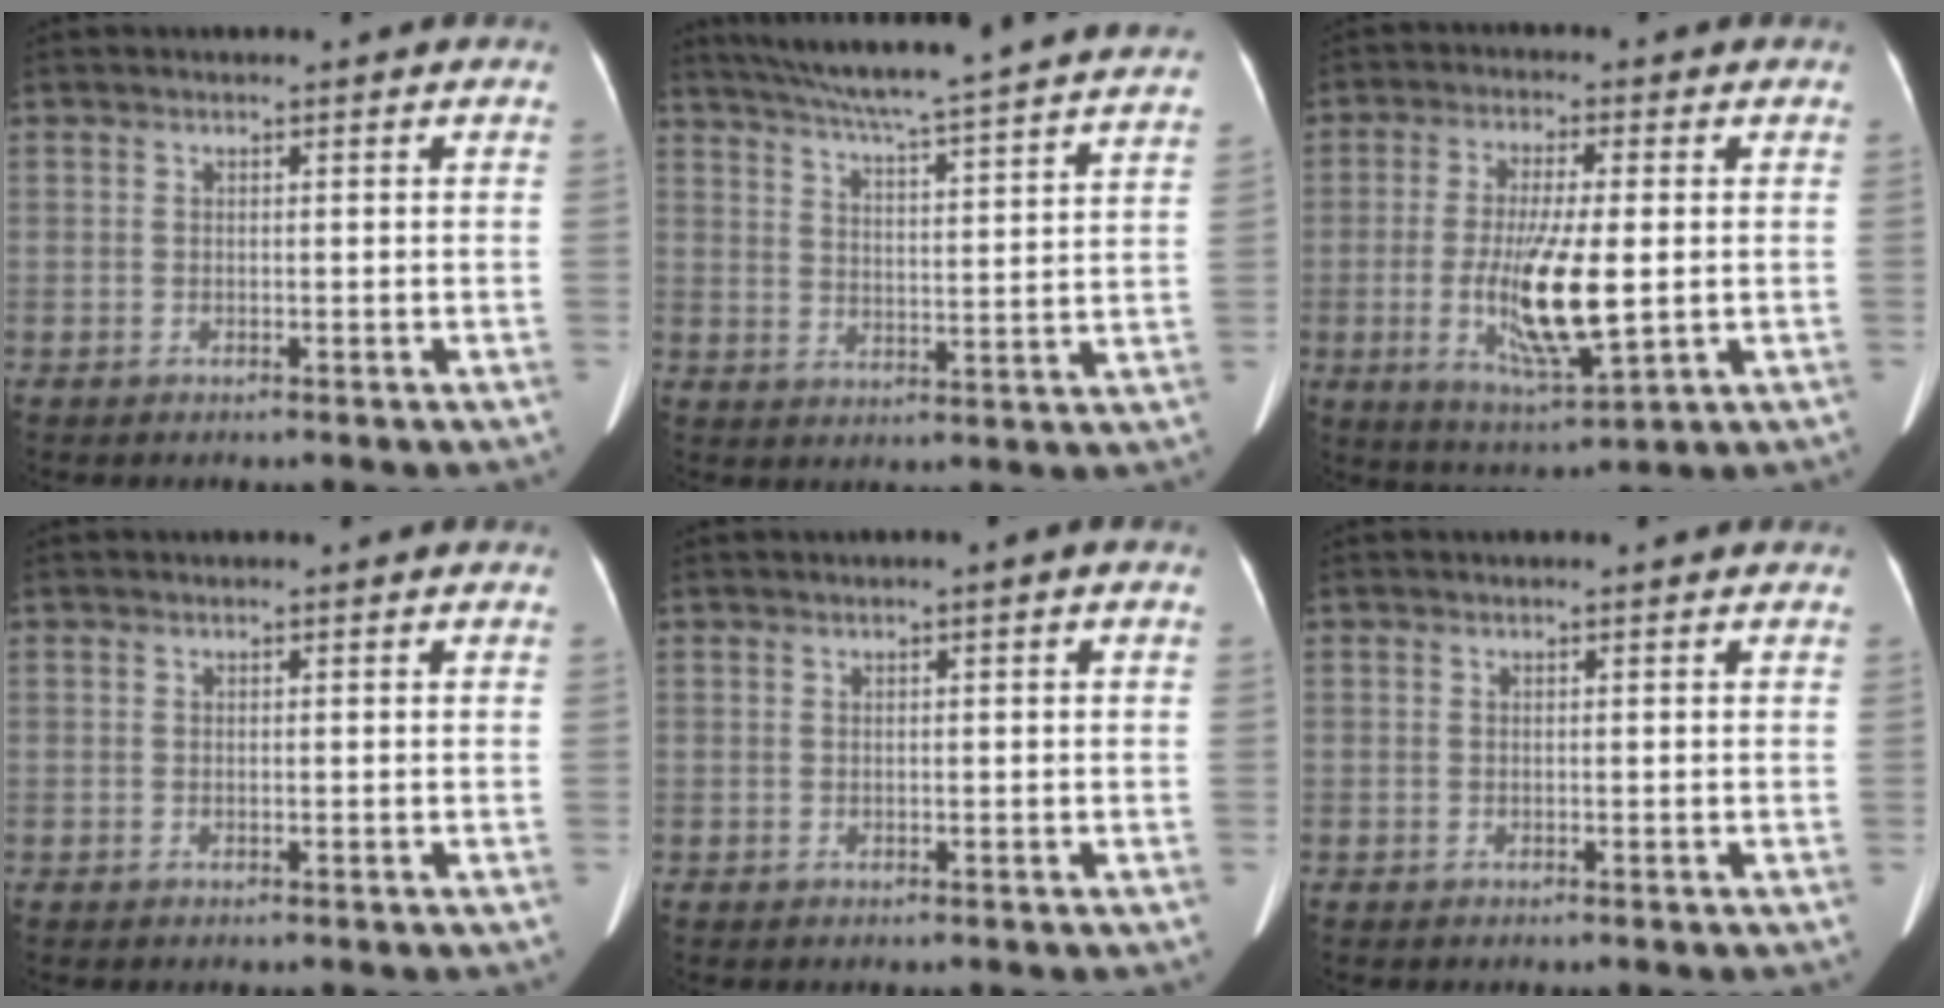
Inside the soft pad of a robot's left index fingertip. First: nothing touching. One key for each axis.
{"total": 28.4, "fx": 25.7, "fy": 0.3, "fz": 12.1, "tx": -0.201, "ty": -0.035, "tz": 0.329}
{"total": 11.4, "fx": -1.2, "fy": 2.2, "fz": 11.2, "tx": -0.219, "ty": -0.023, "tz": -0.015}
{"total": 0.0}
{"total": 0.8, "fx": 0.2, "fy": 0.0, "fz": 0.8, "tx": -0.014, "ty": 0.000, "tz": 0.004}
{"total": 0.0}